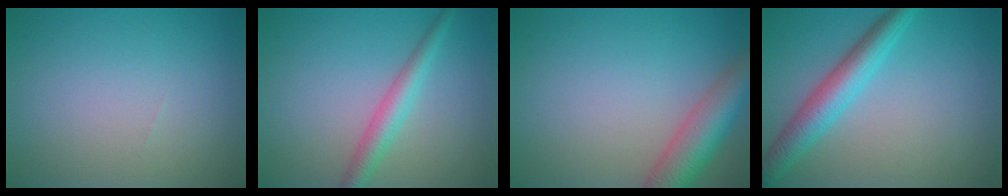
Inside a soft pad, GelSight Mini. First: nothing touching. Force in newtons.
{"total": 2.9, "press": 2.9, "slide": 0.1}
{"total": 6.0, "press": 6.0, "slide": 0.4}
{"total": 4.4, "press": 4.4, "slide": 0.1}